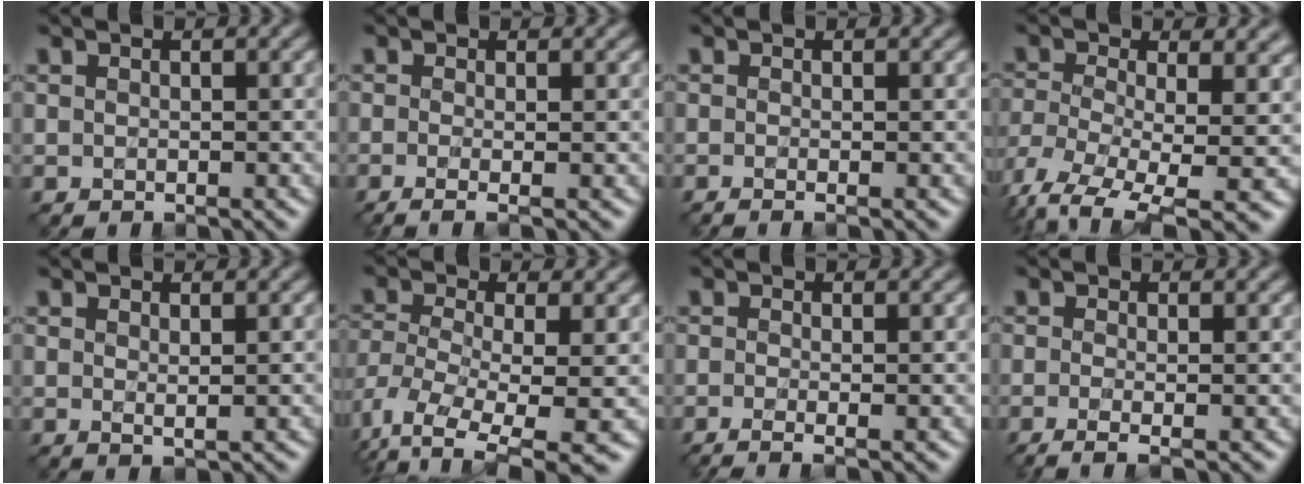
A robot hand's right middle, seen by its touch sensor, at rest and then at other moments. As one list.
[{"total": 3.1, "force": [-0.5, 1.2, 2.8], "torque": [-0.034, -0.006, -0.017]}, {"total": 1.7, "force": [-0.3, 0.8, 1.5], "torque": [-0.010, -0.010, -0.018]}, {"total": 10.7, "force": [-3.6, 5.1, 8.7], "torque": [-0.191, -0.019, -0.046]}, {"total": 0.7, "force": [0.4, 0.1, 0.6], "torque": [-0.011, -0.002, 0.007]}, {"total": 8.5, "force": [-4.4, 3.7, 6.3], "torque": [-0.138, -0.017, -0.068]}, {"total": 2.9, "force": [-0.7, 1.2, 2.5], "torque": [-0.031, -0.012, -0.016]}, {"total": 3.3, "force": [-0.8, 1.2, 3.0], "torque": [-0.040, -0.008, -0.024]}]